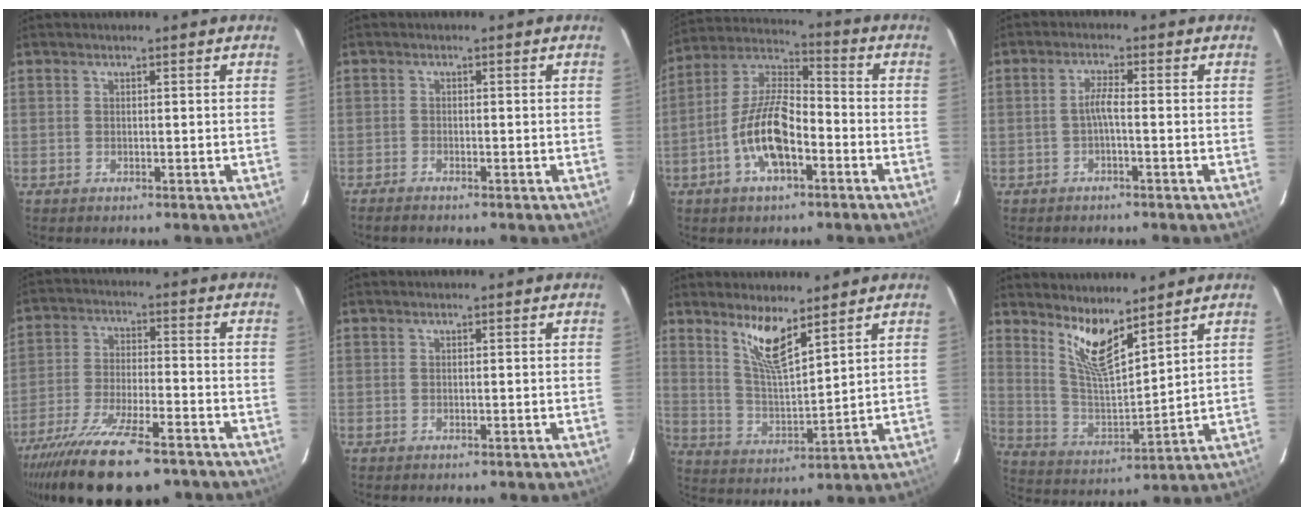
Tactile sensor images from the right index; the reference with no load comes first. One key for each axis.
{"total": 1.8, "fx": -1.7, "fy": 0.3, "fz": 0.6, "tx": -0.025, "ty": -0.006, "tz": -0.032}
{"total": 12.9, "fx": -5.0, "fy": 5.2, "fz": 10.7, "tx": -0.223, "ty": 0.005, "tz": -0.095}
{"total": 2.3, "fx": -0.9, "fy": 0.0, "fz": 2.1, "tx": -0.043, "ty": 0.004, "tz": -0.017}
{"total": 21.1, "fx": -16.1, "fy": 5.6, "fz": 12.4, "tx": -0.248, "ty": -0.052, "tz": -0.268}
{"total": 0.0}
{"total": 8.7, "fx": 6.2, "fy": 1.5, "fz": 6.0, "tx": -0.110, "ty": -0.009, "tz": 0.127}
{"total": 9.9, "fx": 7.3, "fy": 1.8, "fz": 6.4, "tx": -0.124, "ty": -0.016, "tz": 0.150}